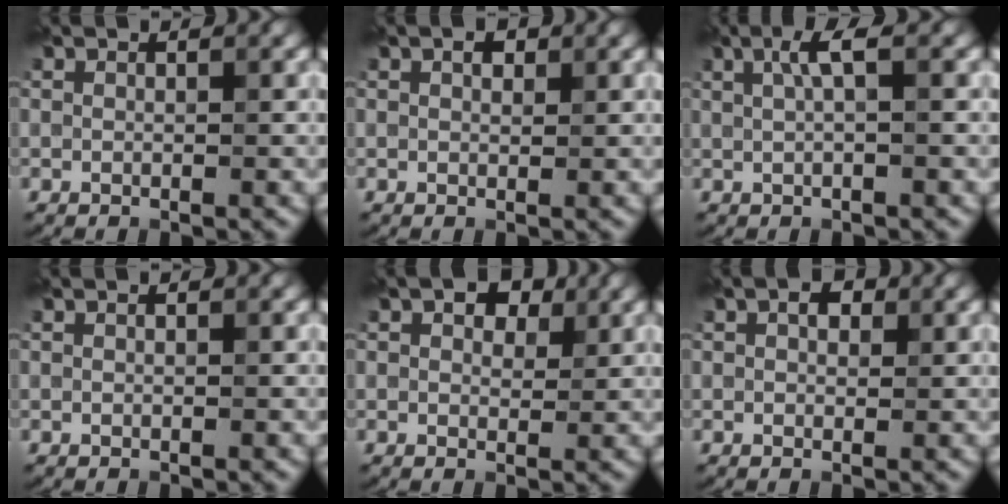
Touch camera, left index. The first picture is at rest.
{"total": 1.2, "force": [0.6, 0.7, 0.7], "torque": [-0.012, 0.003, 0.010]}
{"total": 2.4, "force": [0.7, 0.4, 2.2], "torque": [-0.039, 0.007, 0.011]}
{"total": 0.0}
{"total": 3.5, "force": [1.8, 2.0, 2.2], "torque": [-0.026, 0.000, 0.023]}
{"total": 1.5, "force": [0.6, 1.0, 1.0], "torque": [-0.014, 0.004, 0.007]}